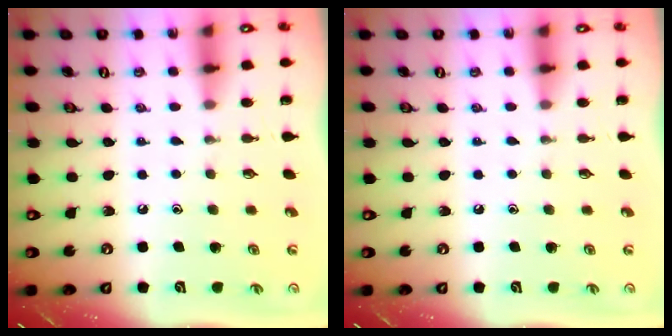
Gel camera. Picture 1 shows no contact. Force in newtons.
{"total": 0.0}